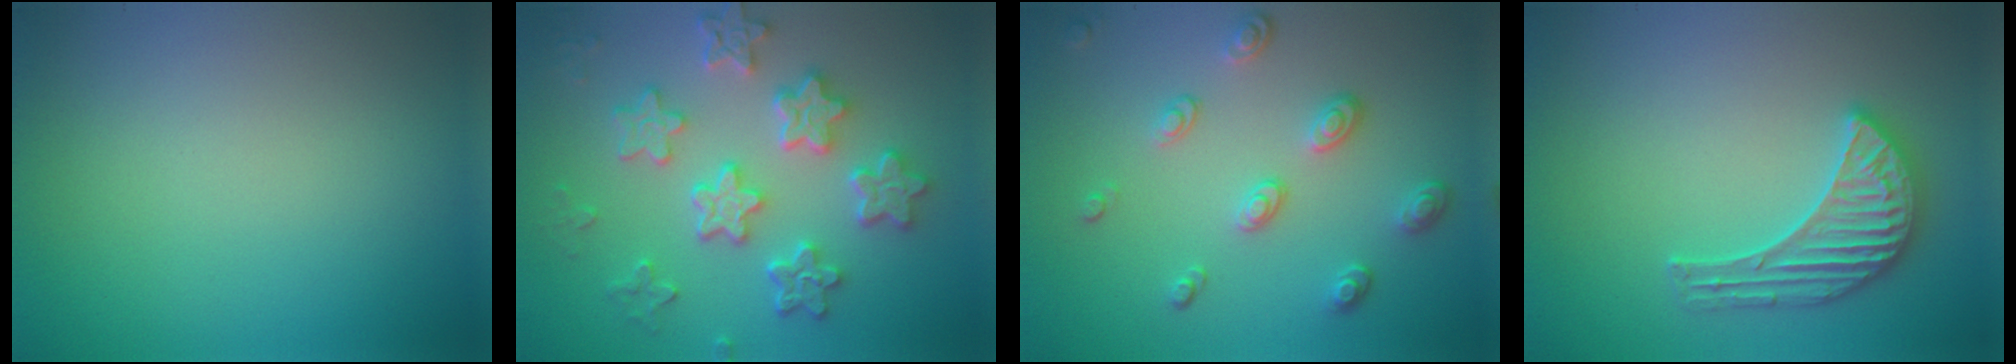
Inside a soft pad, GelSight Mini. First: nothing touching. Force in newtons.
{"total": 5.4, "press": 5.0, "slide": 2.2}
{"total": 3.4, "press": 2.6, "slide": 2.3}
{"total": 3.7, "press": 3.7, "slide": 0.3}